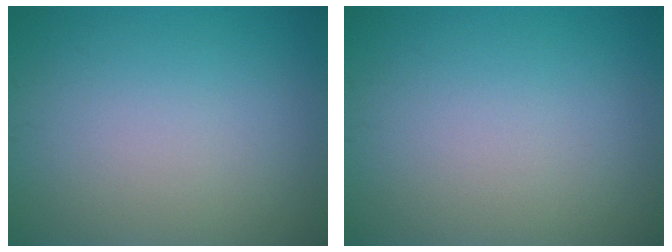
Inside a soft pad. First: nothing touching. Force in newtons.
{"total": 0.0}